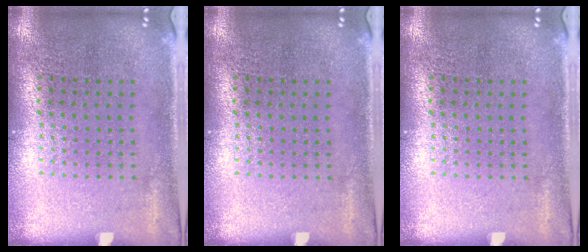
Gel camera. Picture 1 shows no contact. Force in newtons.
{"total": 0.0}
{"total": 0.0}